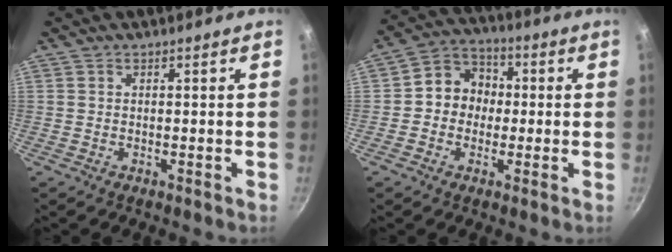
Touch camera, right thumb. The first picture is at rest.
{"total": 8.6, "force": [-0.2, 7.7, 3.9], "torque": [-0.024, 0.023, -0.023]}